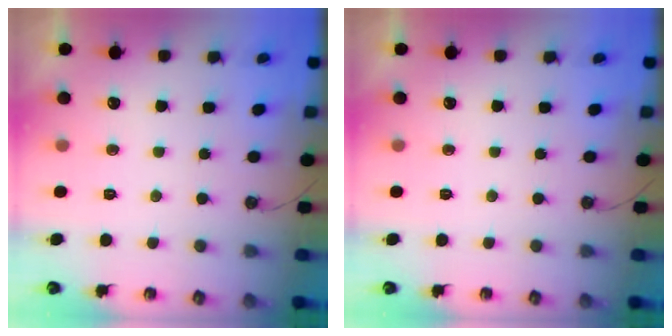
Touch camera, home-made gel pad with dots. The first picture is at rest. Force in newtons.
{"total": 0.0}